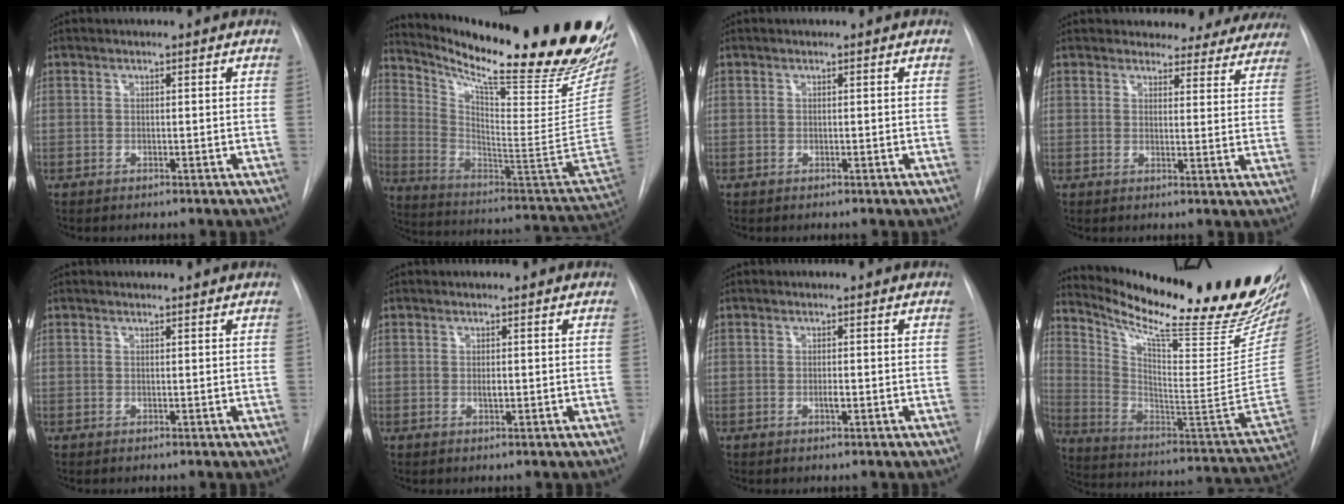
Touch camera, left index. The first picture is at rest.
{"total": 32.2, "force": [23.9, 2.2, 21.5], "torque": [-0.296, -0.075, 0.344]}
{"total": 0.0}
{"total": 13.0, "force": [11.9, 4.8, 1.8], "torque": [0.013, -0.025, 0.115]}
{"total": 1.8, "force": [1.7, 0.3, 0.1], "torque": [-0.007, 0.007, 0.013]}
{"total": 0.8, "force": [-0.5, 0.2, 0.6], "torque": [-0.011, -0.007, -0.010]}
{"total": 1.1, "force": [-0.9, 0.1, 0.6], "torque": [-0.008, -0.007, -0.015]}
{"total": 29.9, "force": [24.3, 2.4, 17.2], "torque": [-0.285, -0.094, 0.341]}